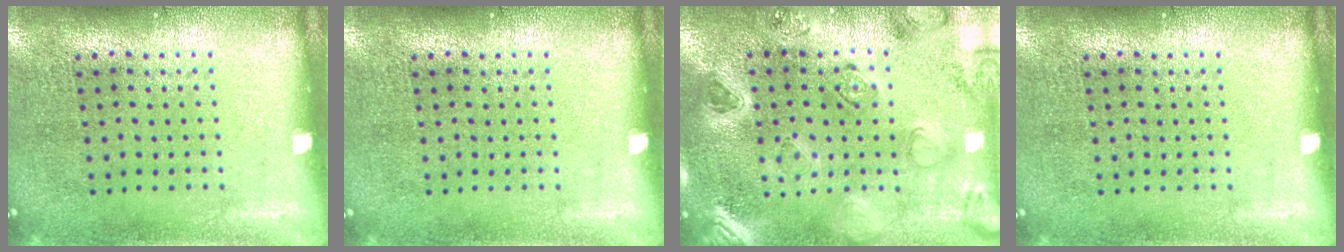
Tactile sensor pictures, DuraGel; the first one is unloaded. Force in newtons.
{"total": 0.0}
{"total": 1.8, "press": 1.7, "slide": 0.2}
{"total": 0.0}